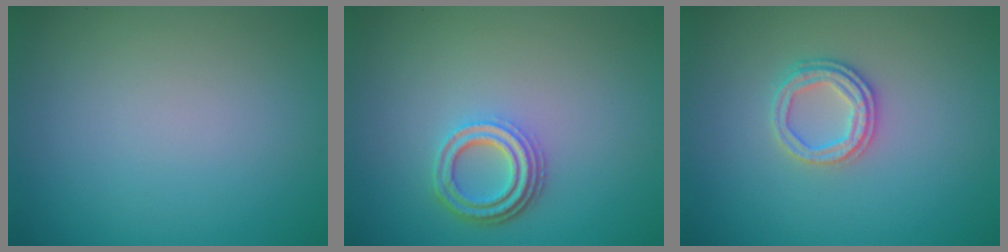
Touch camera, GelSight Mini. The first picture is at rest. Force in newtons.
{"total": 3.6, "press": 2.8, "slide": 2.2}
{"total": 2.5, "press": 2.4, "slide": 0.8}